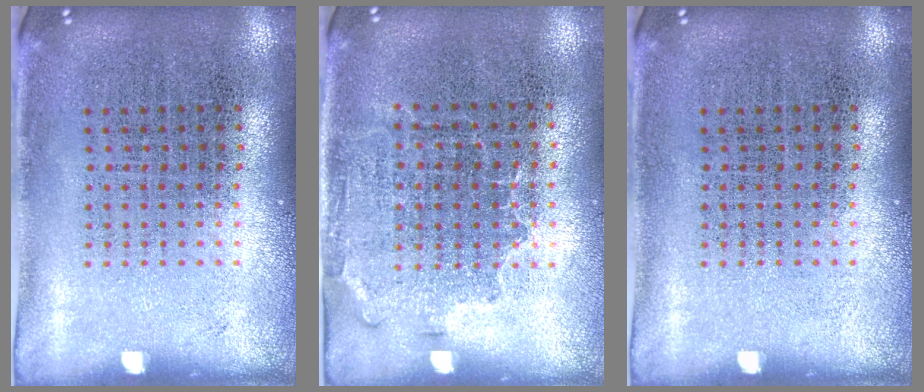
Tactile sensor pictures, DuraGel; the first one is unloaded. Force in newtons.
{"total": 1.4, "press": 1.1, "slide": 0.9}
{"total": 0.0}